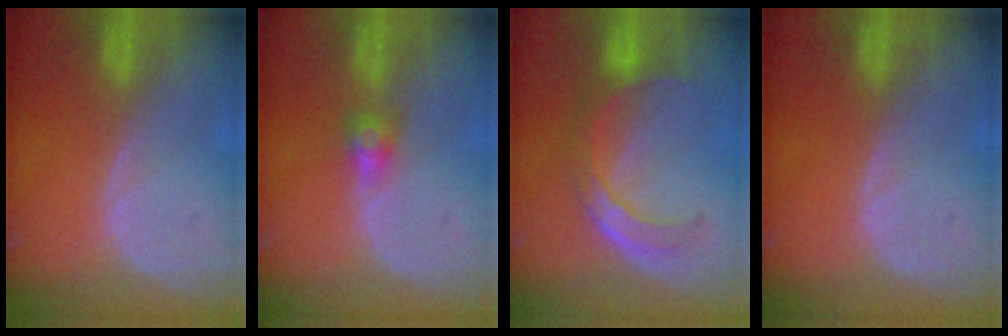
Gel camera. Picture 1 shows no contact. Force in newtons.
{"total": 3.0, "press": 2.5, "slide": 1.6}
{"total": 6.7, "press": 6.2, "slide": 2.5}
{"total": 0.0}